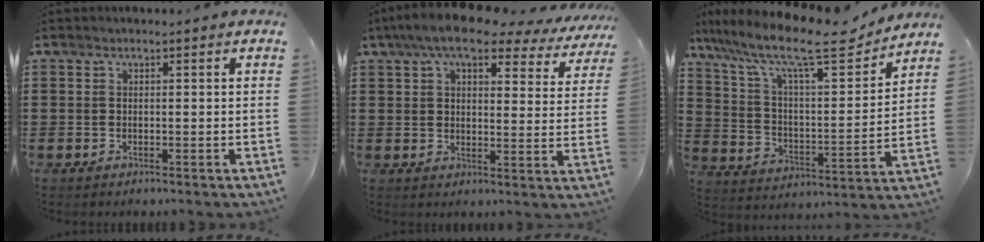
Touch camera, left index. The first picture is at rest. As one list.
[{"total": 8.5, "force": [6.8, 2.0, 4.8], "torque": [-0.100, -0.023, 0.117]}, {"total": 14.3, "force": [11.0, 2.7, 8.7], "torque": [-0.189, -0.062, 0.182]}]